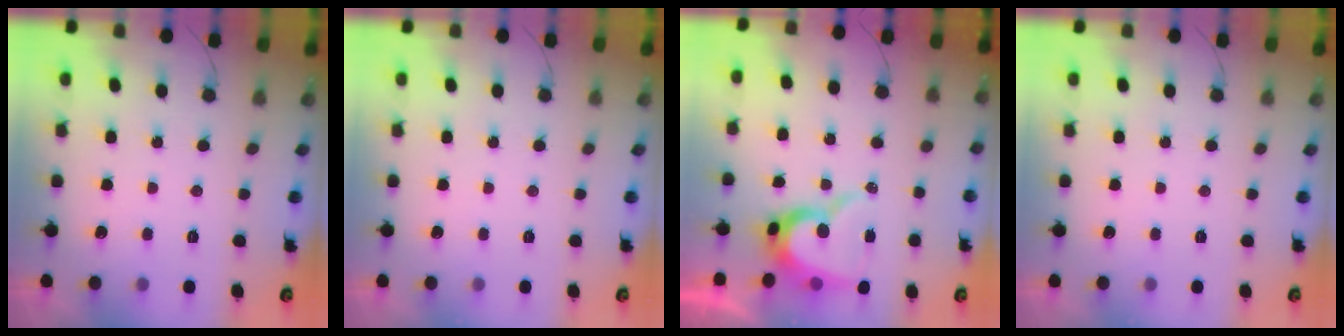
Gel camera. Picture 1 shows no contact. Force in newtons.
{"total": 0.0}
{"total": 12.8, "press": 12.7, "slide": 1.2}
{"total": 0.0}